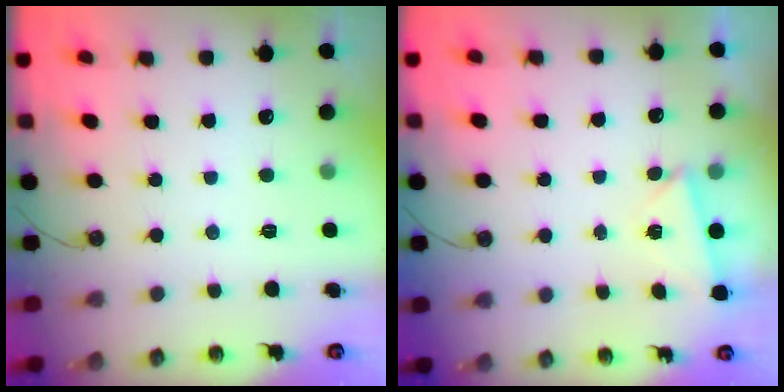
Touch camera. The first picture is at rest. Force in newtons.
{"total": 2.2, "press": 2.2, "slide": 0.2}